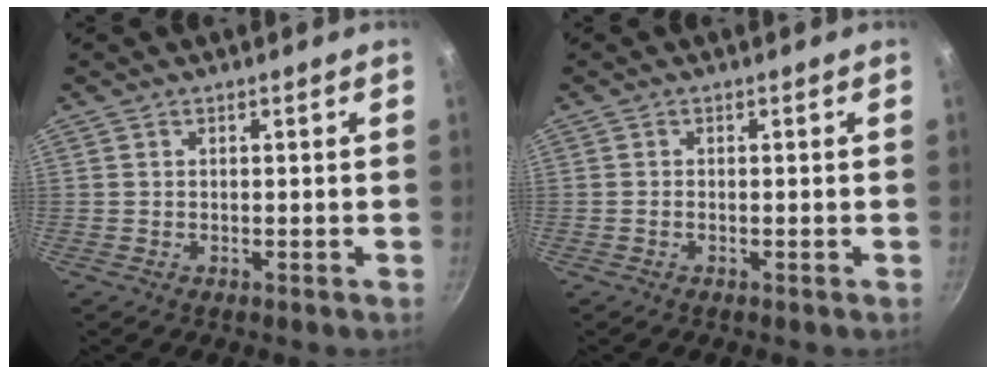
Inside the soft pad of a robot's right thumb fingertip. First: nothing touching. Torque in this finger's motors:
{"motor_torque": [-0.13, 0.13, -0.35, 0.14, -0.07]}